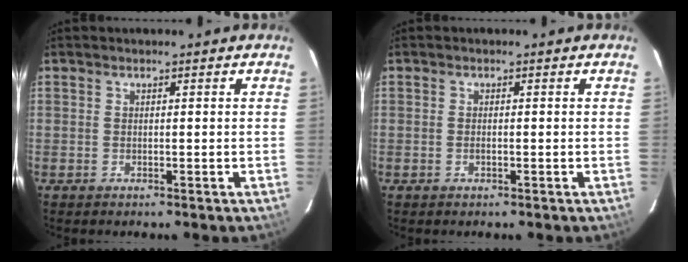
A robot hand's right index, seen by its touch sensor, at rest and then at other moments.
{"total": 0.5, "force": [-0.2, 0.2, 0.4], "torque": [-0.009, 0.001, -0.005]}